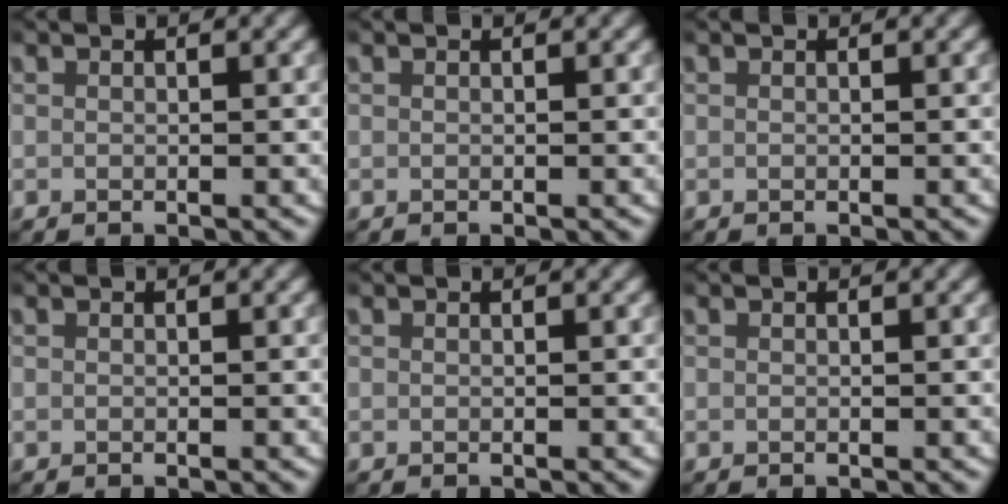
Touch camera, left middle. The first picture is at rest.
{"total": 0.0}
{"total": 0.0}
{"total": 0.0}
{"total": 0.0}
{"total": 0.0}